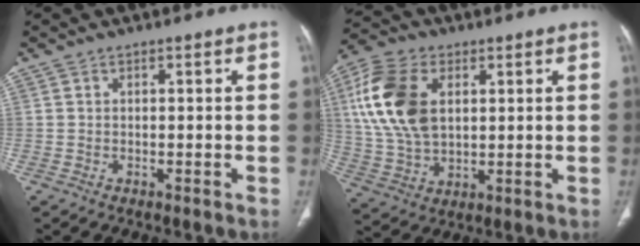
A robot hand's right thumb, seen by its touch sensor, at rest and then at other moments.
{"total": 16.1, "force": [4.0, 10.1, 11.9], "torque": [-0.241, 0.000, 0.079]}